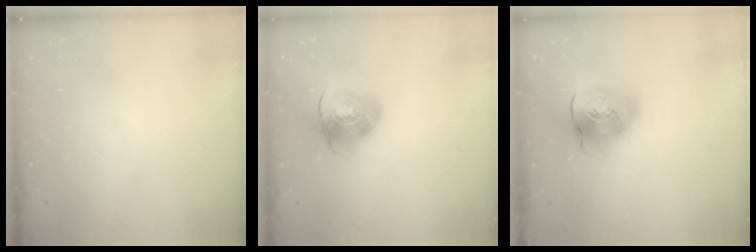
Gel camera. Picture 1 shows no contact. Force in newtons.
{"total": 10.8, "press": 10.6, "slide": 1.7}
{"total": 13.9, "press": 13.7, "slide": 2.4}